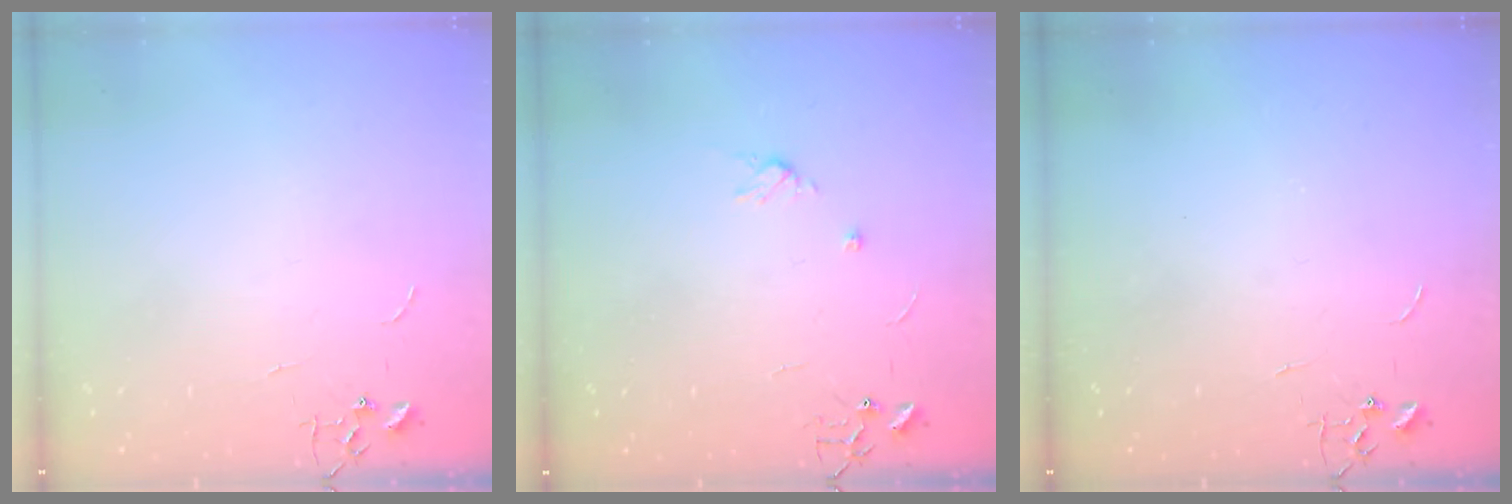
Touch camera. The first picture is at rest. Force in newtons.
{"total": 5.6, "press": 5.6, "slide": 0.6}
{"total": 0.0}